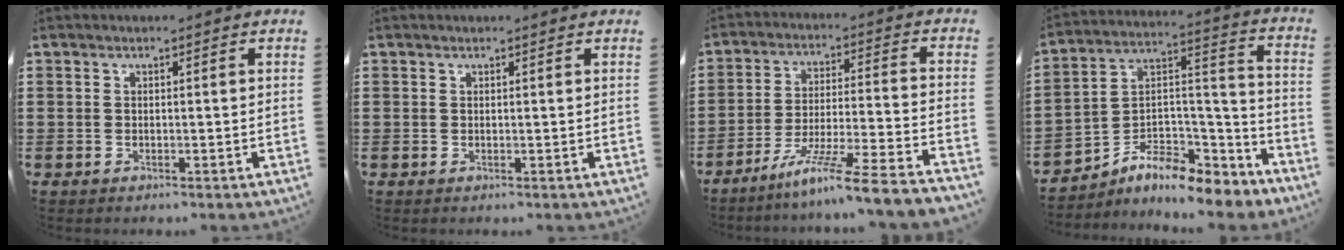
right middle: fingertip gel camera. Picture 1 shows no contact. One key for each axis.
{"total": 0.0}
{"total": 10.6, "fx": -8.9, "fy": -1.1, "fz": 5.7, "tx": -0.102, "ty": -0.002, "tz": -0.174}
{"total": 7.4, "fx": -6.5, "fy": 2.0, "fz": 3.0, "tx": -0.072, "ty": -0.010, "tz": -0.133}